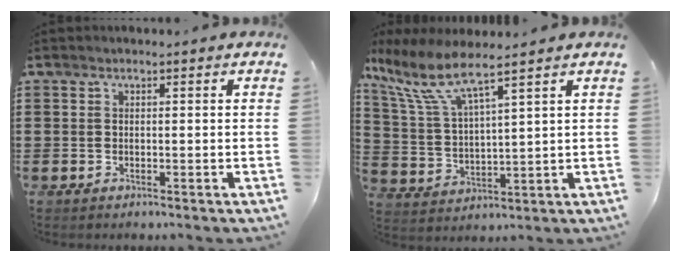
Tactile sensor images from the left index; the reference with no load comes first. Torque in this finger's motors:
{"motor_torque": [2.14, 0.00, 0.28, 0.21]}